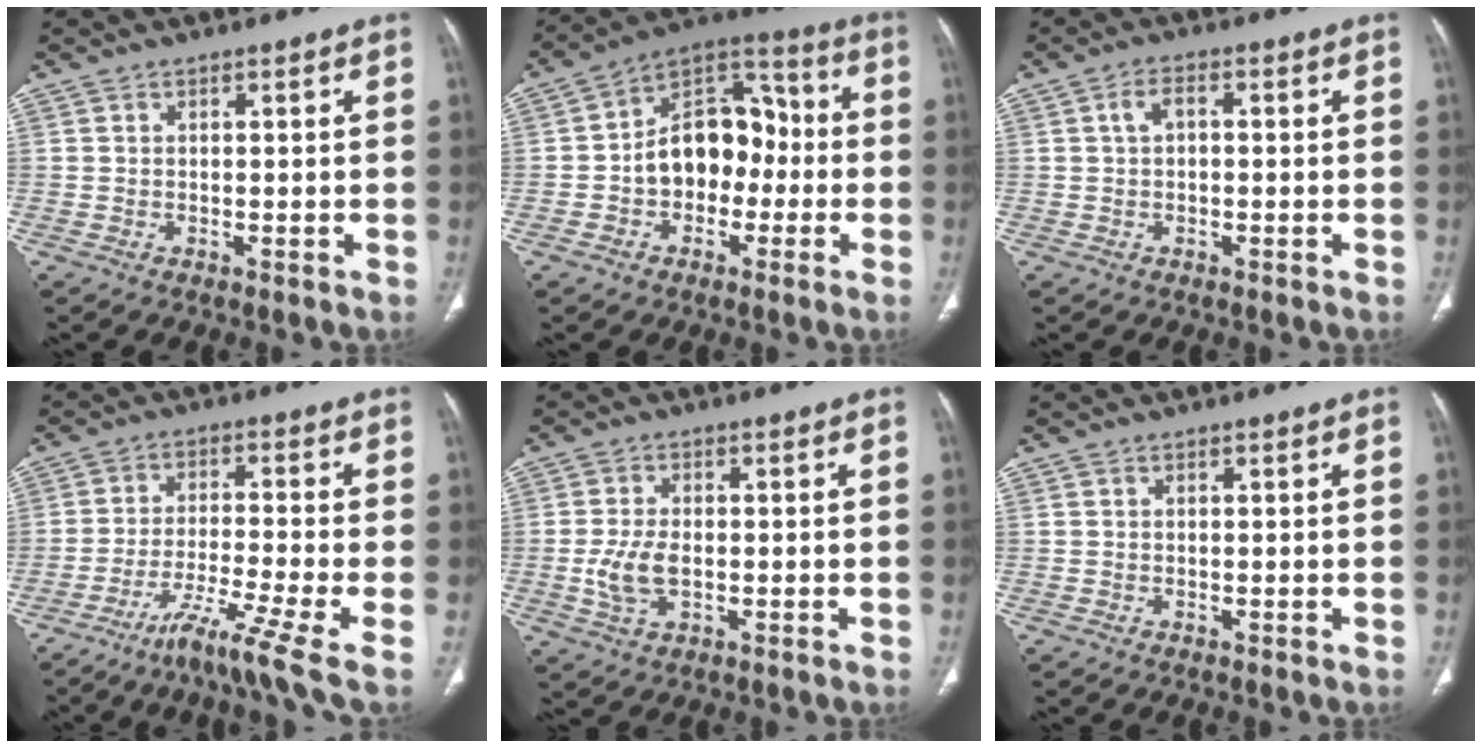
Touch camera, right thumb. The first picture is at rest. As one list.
[{"total": 14.1, "force": [-1.7, 10.0, 9.7], "torque": [-0.111, 0.049, -0.039]}, {"total": 2.9, "force": [0.3, 1.7, 2.3], "torque": [-0.040, 0.010, 0.002]}, {"total": 10.8, "force": [-6.1, -0.3, 9.0], "torque": [-0.178, 0.017, -0.109]}, {"total": 5.9, "force": [-0.8, 3.4, 4.7], "torque": [-0.104, 0.001, -0.013]}, {"total": 0.0}]